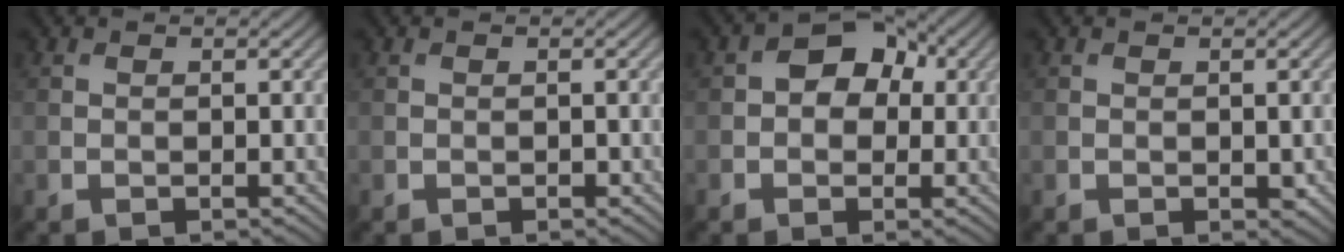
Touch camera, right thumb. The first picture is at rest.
{"total": 0.0}
{"total": 5.4, "force": [0.8, 3.9, 3.6], "torque": [-0.046, 0.008, -0.001]}
{"total": 0.7, "force": [0.0, 0.5, 0.5], "torque": [-0.007, -0.006, 0.002]}